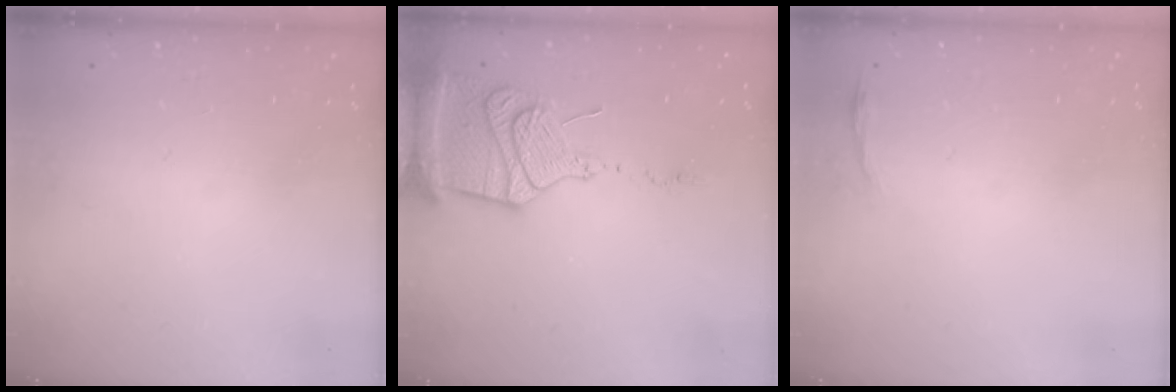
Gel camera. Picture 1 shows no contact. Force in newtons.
{"total": 16.9, "press": 16.8, "slide": 1.8}
{"total": 2.8, "press": 2.8, "slide": 0.6}